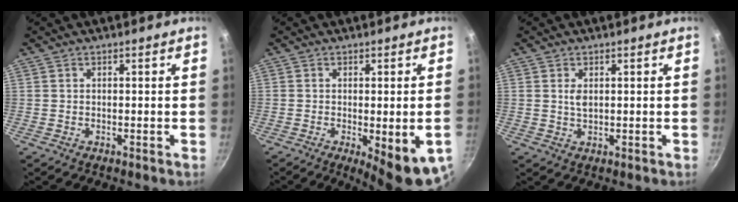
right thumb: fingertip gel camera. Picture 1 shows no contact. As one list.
[{"total": 10.4, "force": [-3.5, 2.7, 9.4], "torque": [-0.112, -0.010, -0.039]}, {"total": 2.1, "force": [0.5, 1.2, 1.6], "torque": [-0.027, -0.002, 0.009]}]